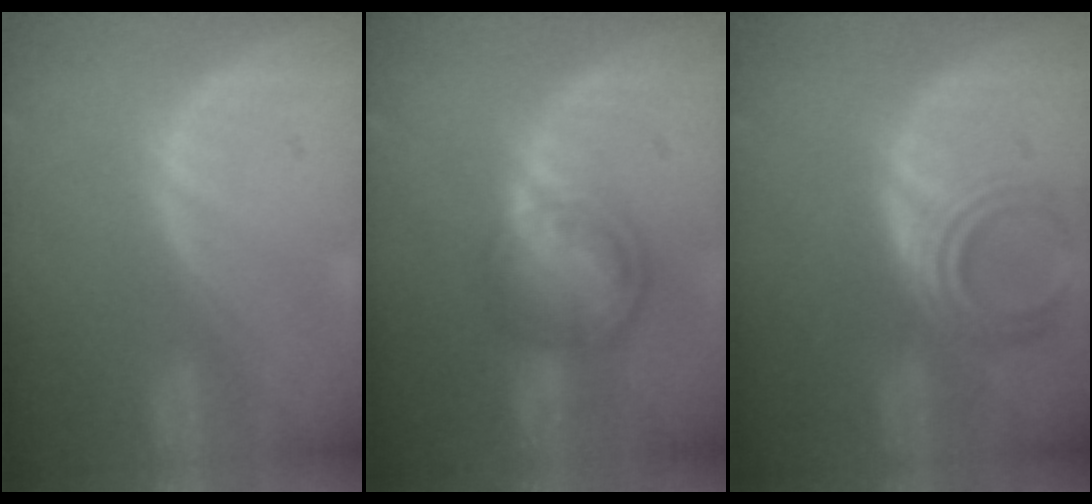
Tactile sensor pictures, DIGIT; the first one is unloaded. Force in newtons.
{"total": 7.4, "press": 6.6, "slide": 3.2}
{"total": 5.1, "press": 5.0, "slide": 0.5}